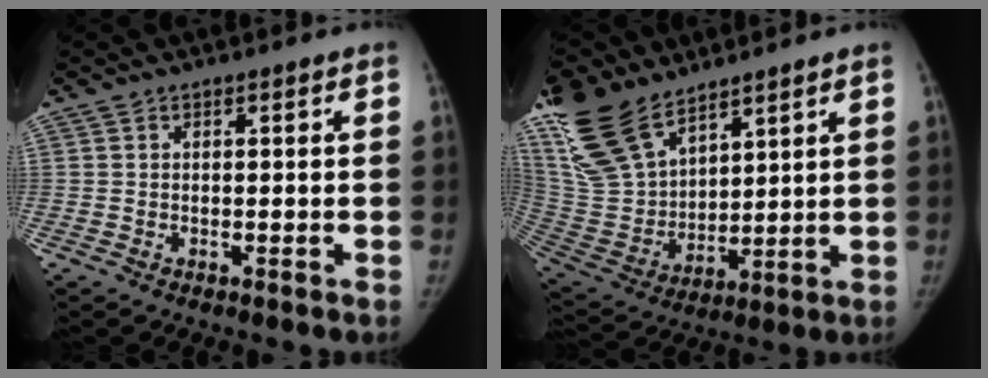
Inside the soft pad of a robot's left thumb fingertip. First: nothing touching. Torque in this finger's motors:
{"motor_torque": [0.61, 0.04, 1.46, -1.31, 0.41]}